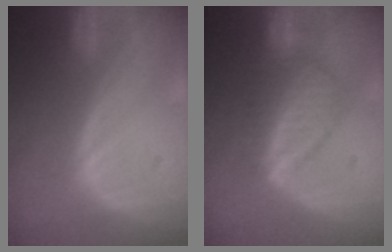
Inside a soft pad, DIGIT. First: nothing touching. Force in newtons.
{"total": 6.5, "press": 6.4, "slide": 0.8}